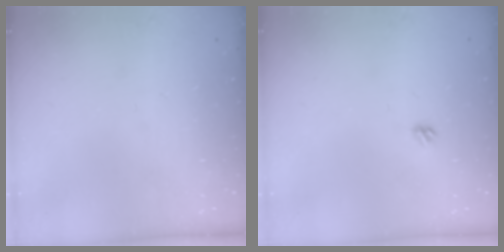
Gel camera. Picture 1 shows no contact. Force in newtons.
{"total": 3.4, "press": 3.3, "slide": 0.8}